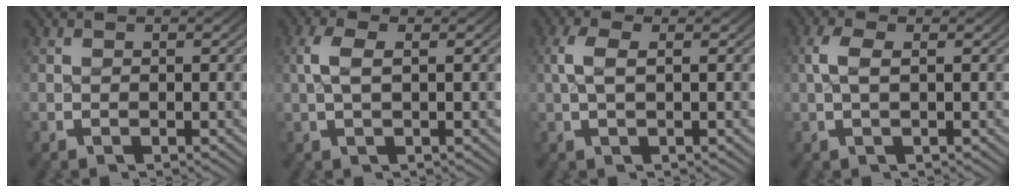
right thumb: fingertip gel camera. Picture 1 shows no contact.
{"total": 2.5, "force": [0.6, 1.0, 2.2], "torque": [-0.054, 0.003, 0.012]}
{"total": 2.4, "force": [0.5, 0.9, 2.2], "torque": [-0.051, 0.004, 0.012]}
{"total": 2.1, "force": [0.5, 0.7, 1.9], "torque": [-0.047, 0.003, 0.010]}